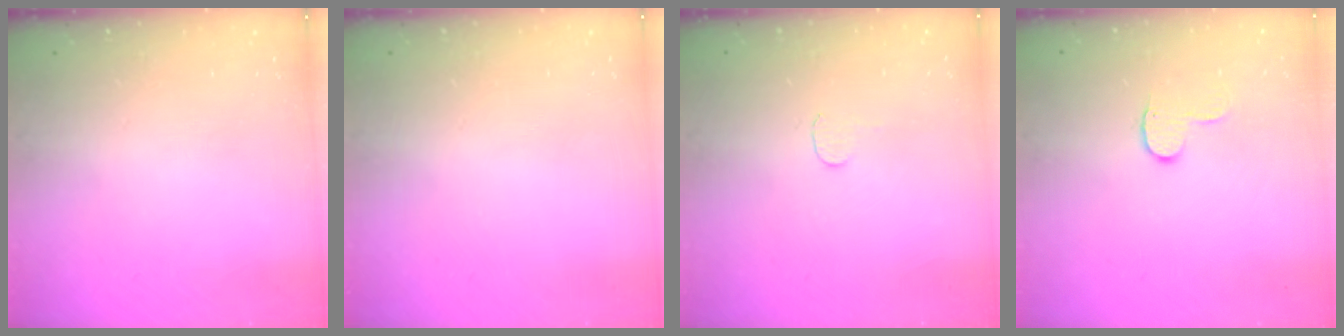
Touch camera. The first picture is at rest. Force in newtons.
{"total": 0.0}
{"total": 3.9, "press": 3.9, "slide": 0.3}
{"total": 5.5, "press": 5.5, "slide": 0.6}